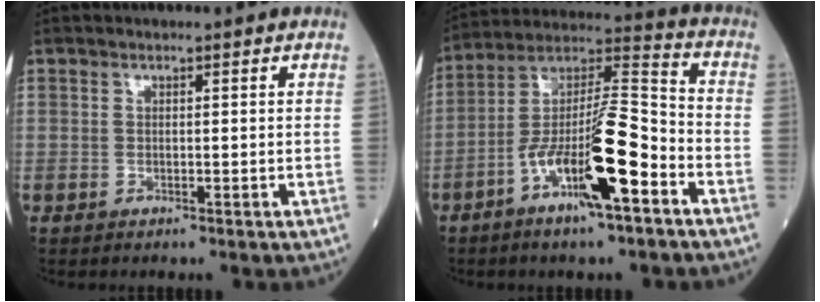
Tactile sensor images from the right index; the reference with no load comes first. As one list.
[{"total": 15.3, "force": [-6.5, 2.1, 13.7], "torque": [-0.252, 0.007, -0.111]}]